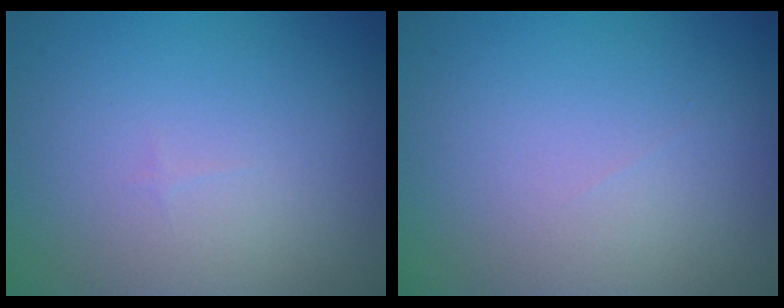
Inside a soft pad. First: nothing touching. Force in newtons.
{"total": 0.0}